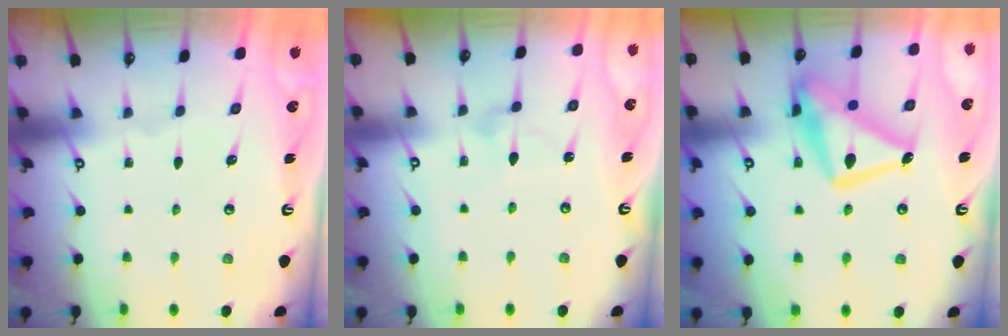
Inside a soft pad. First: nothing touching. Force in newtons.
{"total": 6.1, "press": 6.1, "slide": 0.4}
{"total": 19.6, "press": 19.5, "slide": 1.5}